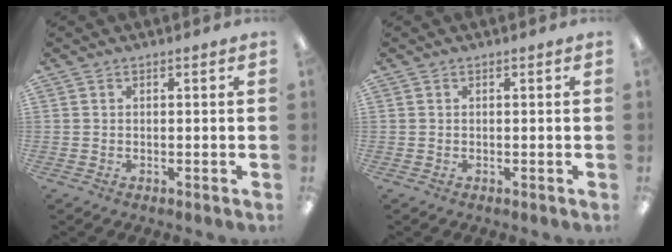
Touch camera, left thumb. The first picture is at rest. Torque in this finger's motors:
{"motor_torque": [-0.30, 0.29, -0.07, 0.07, 0.00]}